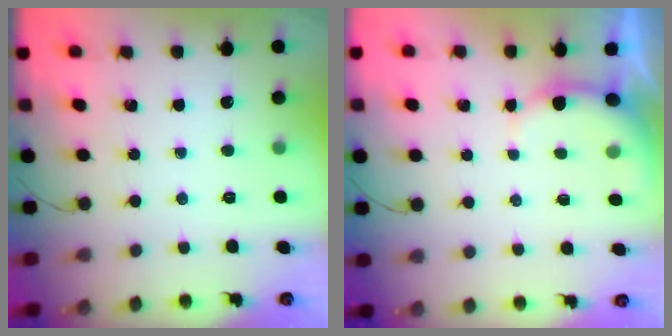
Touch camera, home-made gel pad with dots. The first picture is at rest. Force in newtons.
{"total": 5.0, "press": 5.0, "slide": 0.6}